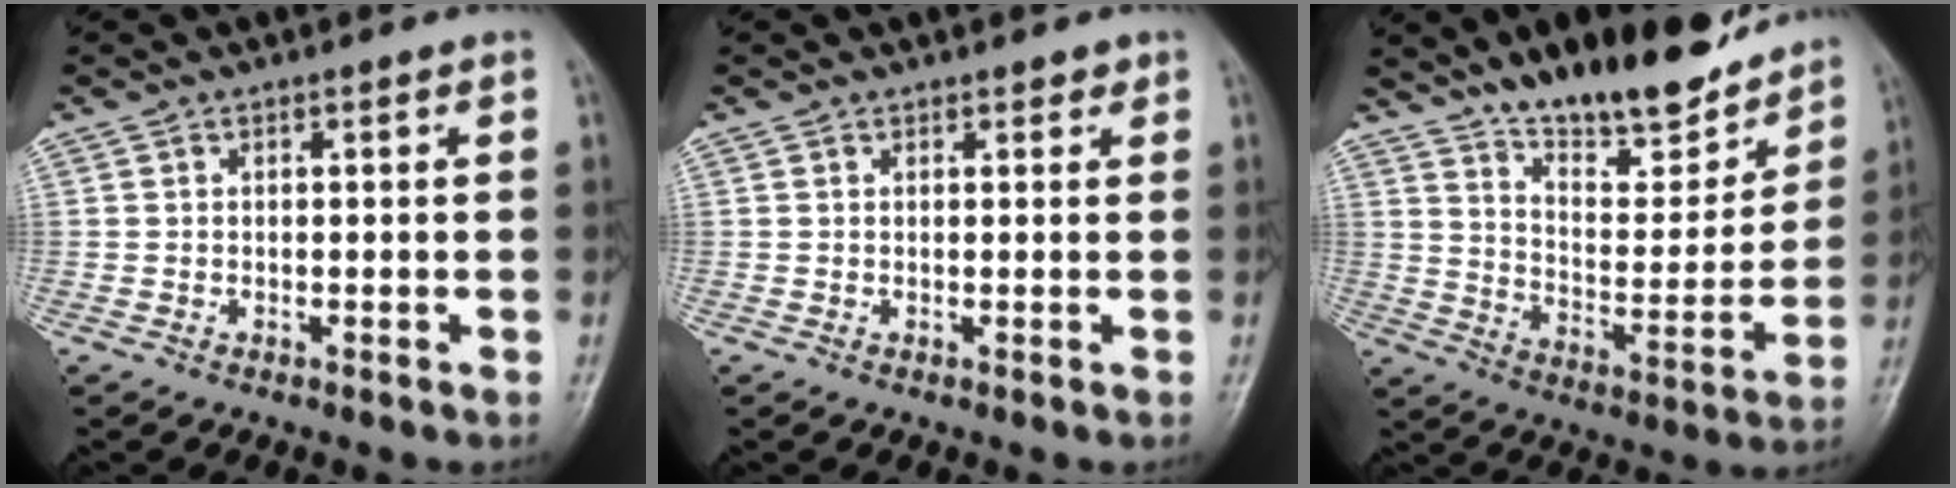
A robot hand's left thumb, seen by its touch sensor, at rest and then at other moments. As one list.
[{"total": 1.4, "force": [1.0, 0.8, 0.7], "torque": [0.003, -0.004, 0.009]}, {"total": 18.8, "force": [14.7, 6.2, 9.8], "torque": [-0.105, -0.091, 0.237]}]